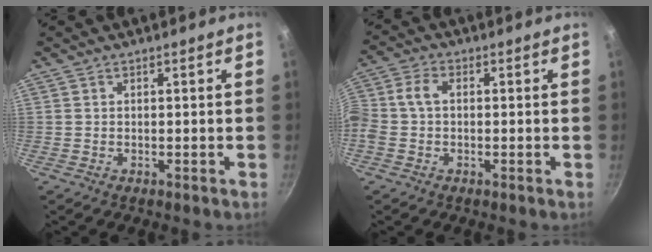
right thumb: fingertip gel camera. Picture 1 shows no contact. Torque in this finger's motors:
{"motor_torque": [0.45, 0.46, 0.32, -0.31, 0.27]}